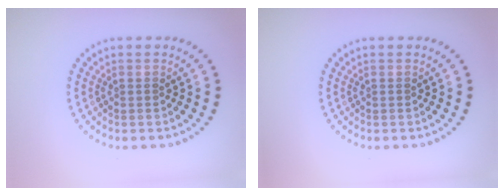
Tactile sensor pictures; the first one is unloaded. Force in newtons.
{"total": 0.0}